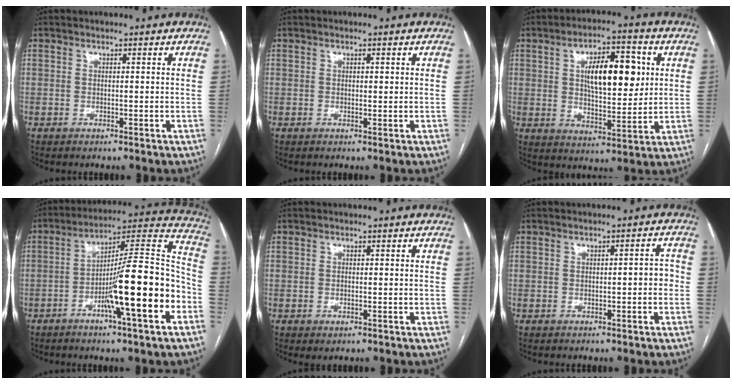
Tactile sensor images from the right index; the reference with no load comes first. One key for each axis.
{"total": 0.9, "fx": 0.3, "fy": 0.5, "fz": 0.7, "tx": -0.010, "ty": 0.000, "tz": 0.004}
{"total": 12.5, "fx": 3.0, "fy": 4.8, "fz": 11.2, "tx": -0.180, "ty": 0.015, "tz": 0.052}
{"total": 17.9, "fx": -6.4, "fy": 1.1, "fz": 16.6, "tx": -0.256, "ty": 0.008, "tz": -0.104}
{"total": 0.8, "fx": -0.4, "fy": 0.3, "fz": 0.6, "tx": -0.011, "ty": -0.003, "tz": 0.001}
{"total": 2.4, "fx": -0.6, "fy": 0.8, "fz": 2.2, "tx": -0.023, "ty": 0.011, "tz": -0.007}